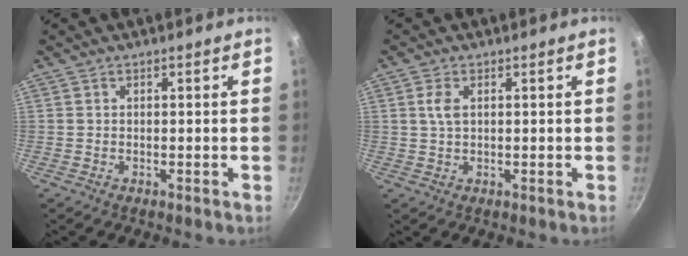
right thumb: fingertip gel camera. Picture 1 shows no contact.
{"total": 2.9, "force": [0.9, 1.6, 2.3], "torque": [-0.047, -0.001, 0.017]}